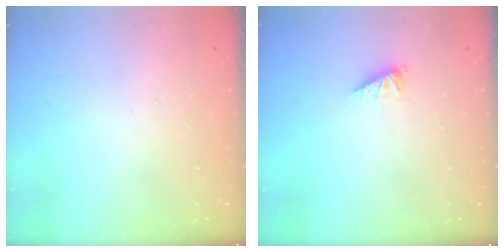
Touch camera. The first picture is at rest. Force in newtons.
{"total": 2.4, "press": 2.4, "slide": 0.3}